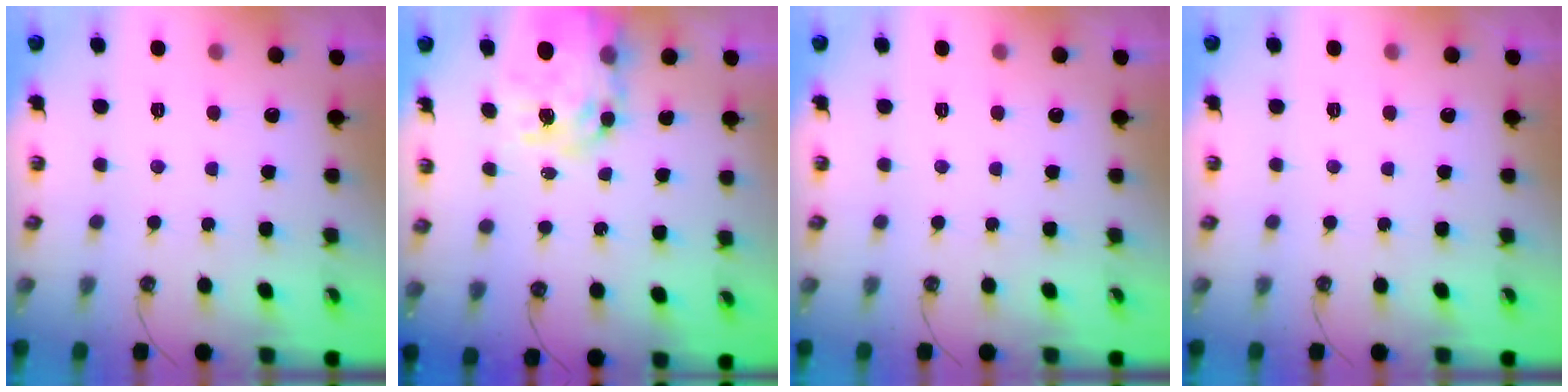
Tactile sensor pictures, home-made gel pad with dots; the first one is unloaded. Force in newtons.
{"total": 14.1, "press": 14.1, "slide": 1.2}
{"total": 0.0}
{"total": 0.0}